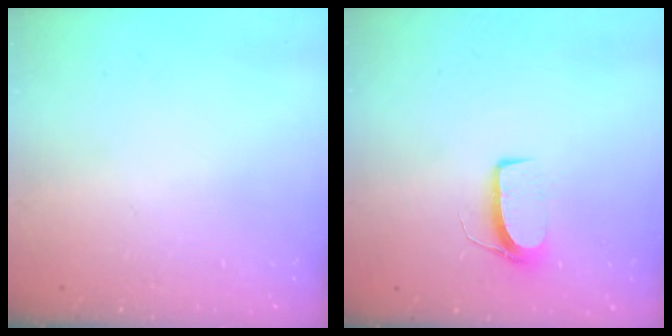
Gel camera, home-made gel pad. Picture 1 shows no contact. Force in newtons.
{"total": 7.0, "press": 7.0, "slide": 0.4}